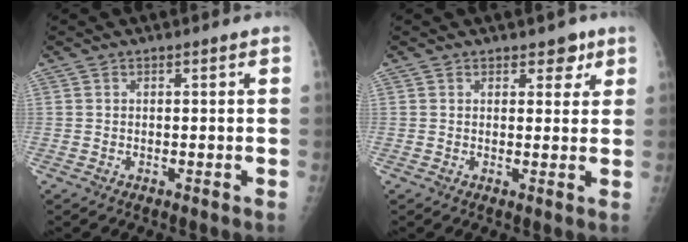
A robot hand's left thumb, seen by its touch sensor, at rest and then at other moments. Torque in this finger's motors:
{"motor_torque": [0.02, 0.16, -0.24, -0.21, 0.00]}